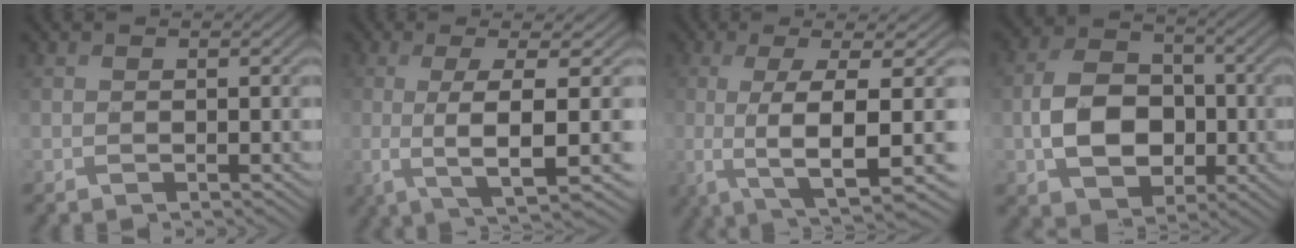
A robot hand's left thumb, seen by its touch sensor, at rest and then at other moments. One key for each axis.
{"total": 7.6, "fx": -0.8, "fy": 1.1, "fz": 7.4, "tx": -0.132, "ty": 0.012, "tz": -0.018}
{"total": 9.9, "fx": -1.8, "fy": 1.8, "fz": 9.6, "tx": -0.158, "ty": 0.007, "tz": -0.029}
{"total": 9.0, "fx": -2.1, "fy": 6.7, "fz": 5.6, "tx": -0.110, "ty": -0.004, "tz": -0.047}